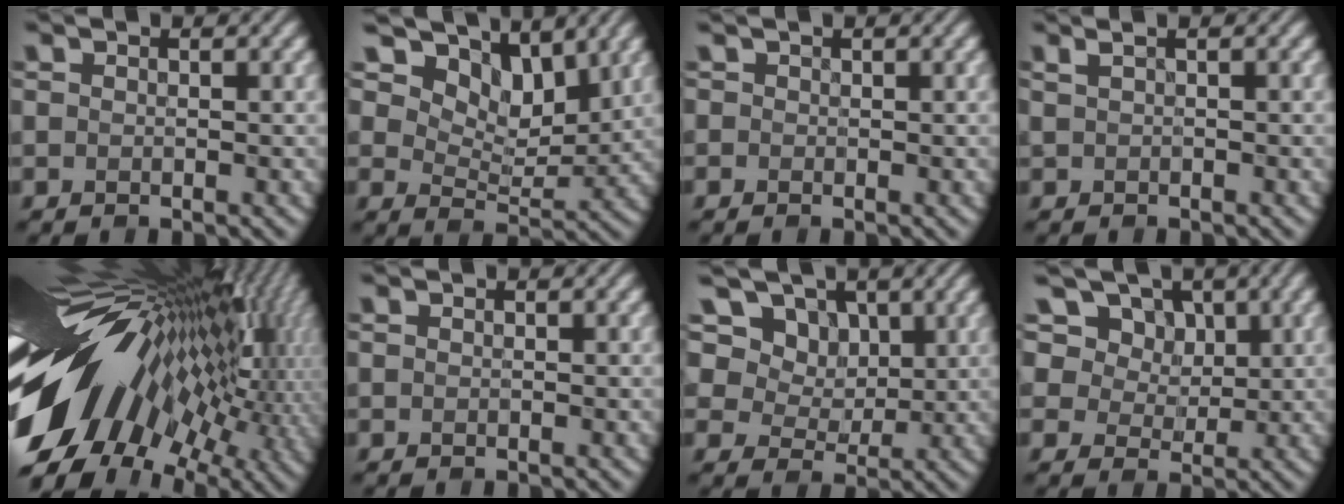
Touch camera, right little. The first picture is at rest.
{"total": 9.4, "force": [6.7, 4.8, 4.7], "torque": [-0.091, -0.025, 0.113]}
{"total": 0.0}
{"total": 1.0, "force": [0.4, 0.3, 0.9], "torque": [-0.018, 0.005, 0.006]}
{"total": 20.1, "force": [0.4, 11.5, 16.5], "torque": [-0.283, -0.009, -0.004]}
{"total": 0.0}
{"total": 16.6, "force": [9.4, 11.2, 7.9], "torque": [-0.191, 0.044, 0.160]}
{"total": 15.4, "force": [8.8, 10.3, 7.4], "torque": [-0.168, 0.043, 0.137]}